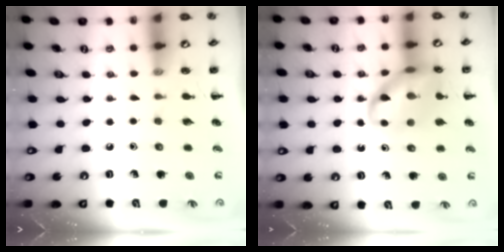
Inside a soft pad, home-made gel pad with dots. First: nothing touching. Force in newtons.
{"total": 13.8, "press": 13.8, "slide": 1.1}